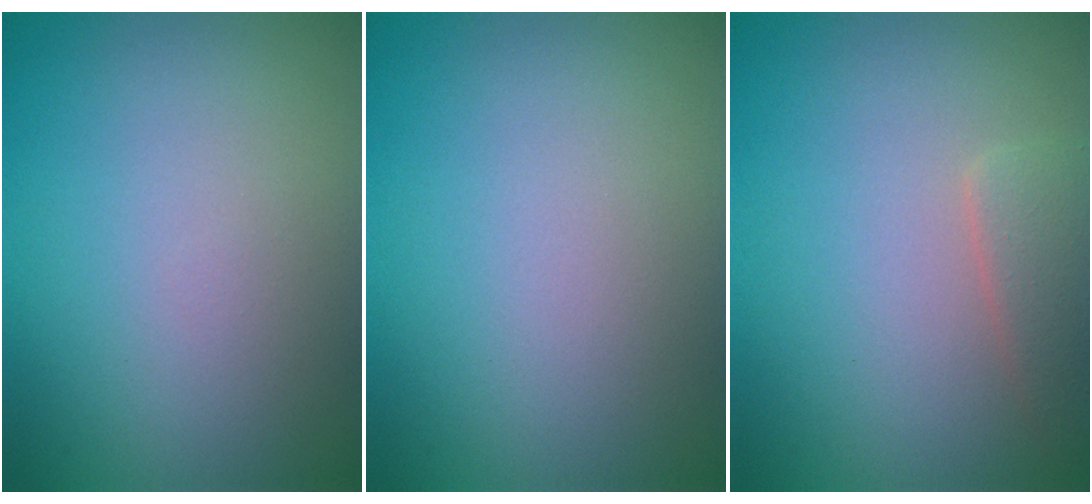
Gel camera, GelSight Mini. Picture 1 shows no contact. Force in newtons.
{"total": 0.0}
{"total": 2.2, "press": 2.2, "slide": 0.1}